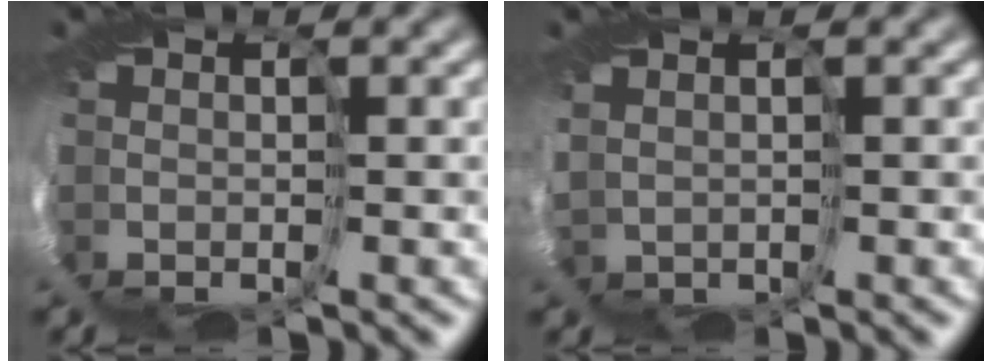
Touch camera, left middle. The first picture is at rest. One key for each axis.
{"total": 1.7, "fx": 1.3, "fy": 1.0, "fz": 0.4, "tx": -0.038, "ty": 0.008, "tz": 0.031}